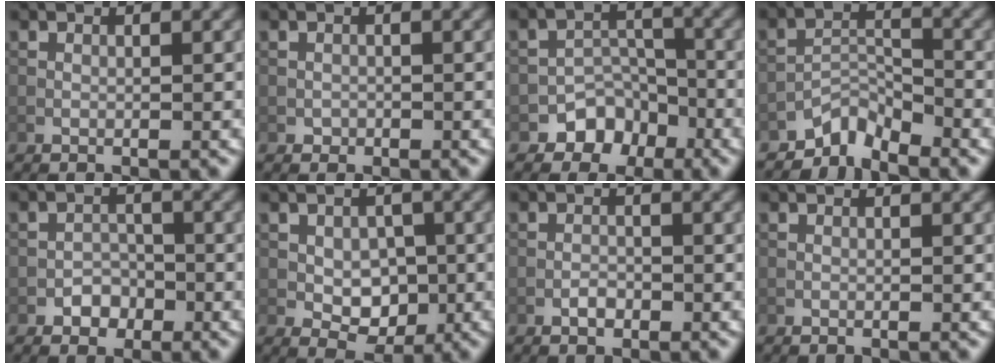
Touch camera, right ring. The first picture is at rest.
{"total": 0.7, "force": [-0.3, 0.6, 0.0], "torque": [0.006, -0.003, -0.006]}
{"total": 3.7, "force": [-2.5, 2.6, 0.8], "torque": [0.005, 0.009, -0.039]}
{"total": 3.3, "force": [-3.0, 0.8, 0.8], "torque": [-0.007, 0.009, -0.064]}
{"total": 1.9, "force": [-1.1, 1.4, 0.6], "torque": [-0.001, 0.006, -0.018]}
{"total": 3.7, "force": [-0.4, 2.7, 2.5], "torque": [-0.035, -0.003, -0.005]}
{"total": 1.1, "force": [-0.7, 0.6, 0.6], "torque": [-0.009, 0.002, -0.014]}
{"total": 0.0}